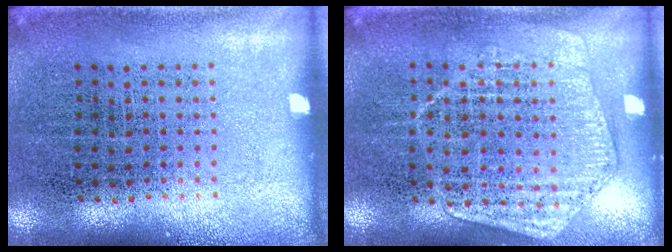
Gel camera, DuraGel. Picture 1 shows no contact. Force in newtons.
{"total": 1.4, "press": 1.4, "slide": 0.3}